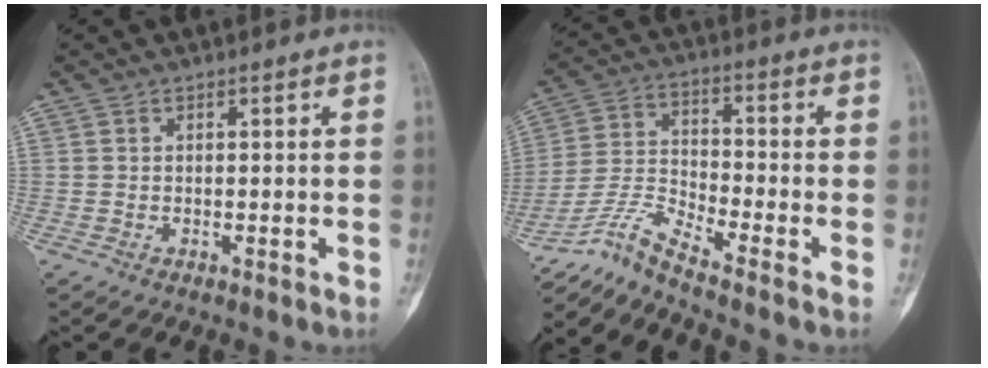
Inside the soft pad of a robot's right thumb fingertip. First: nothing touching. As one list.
[{"total": 7.7, "force": [-7.1, -1.7, 2.7], "torque": [-0.083, 0.035, -0.145]}]